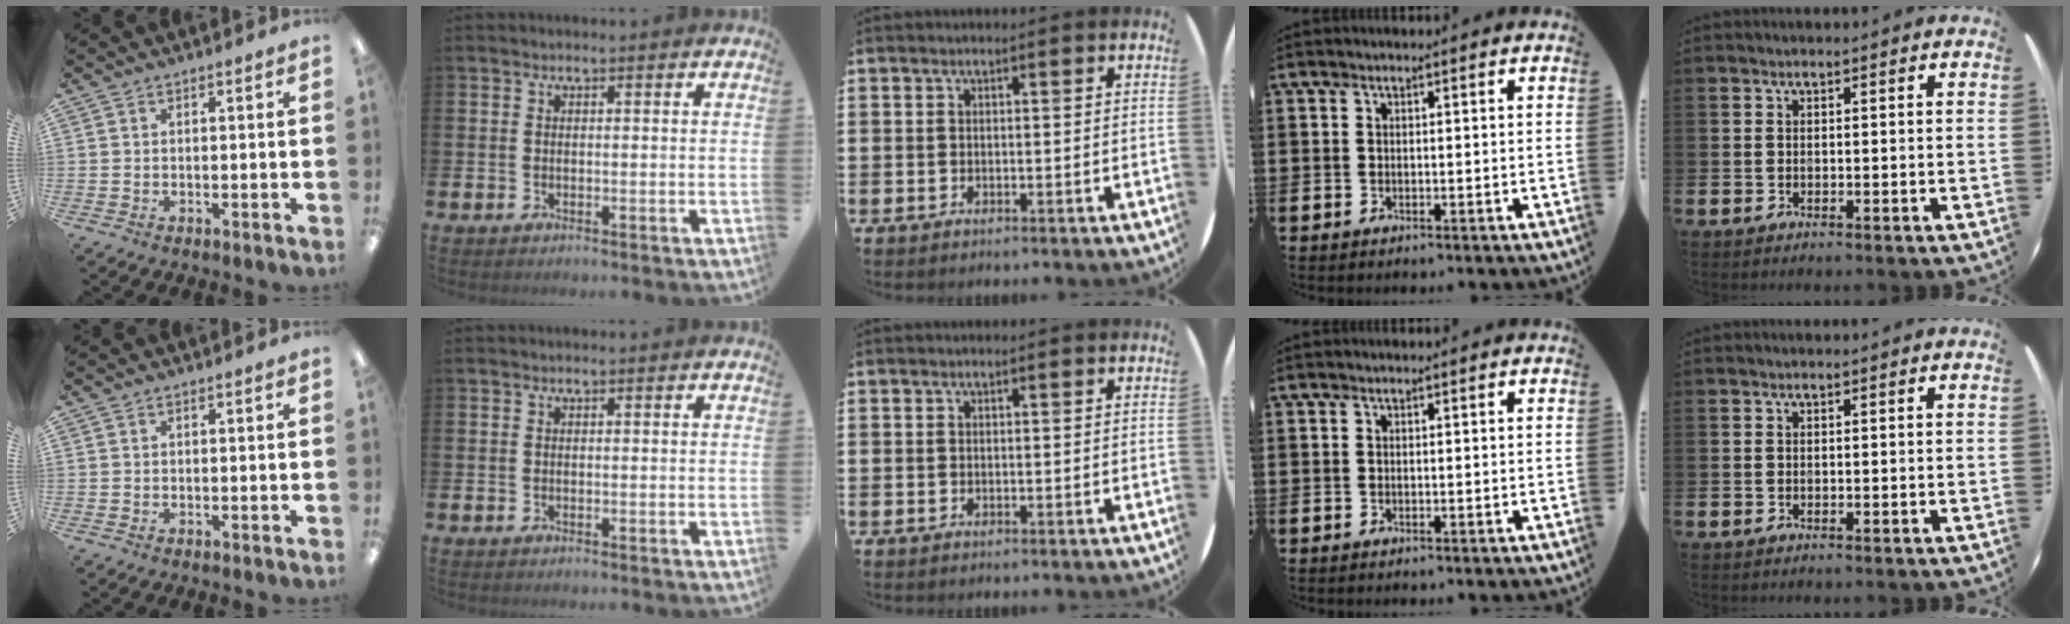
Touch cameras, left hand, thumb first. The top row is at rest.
{}